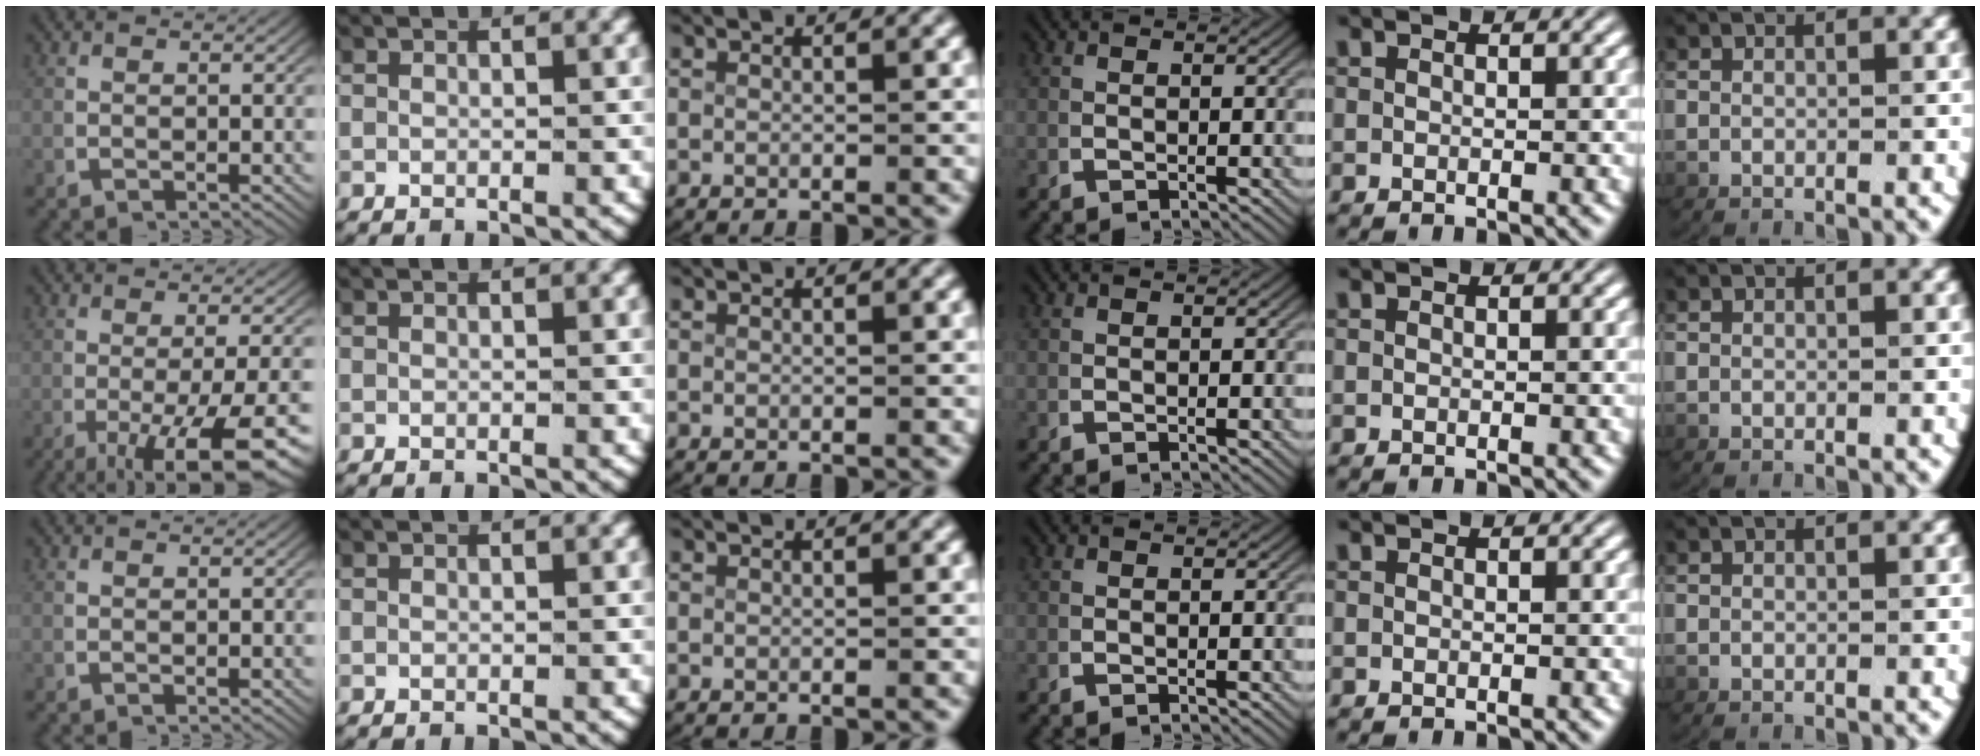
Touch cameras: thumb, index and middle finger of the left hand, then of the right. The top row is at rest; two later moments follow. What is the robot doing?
{"motion": "lift_and_place", "object": "plastic wrap"}